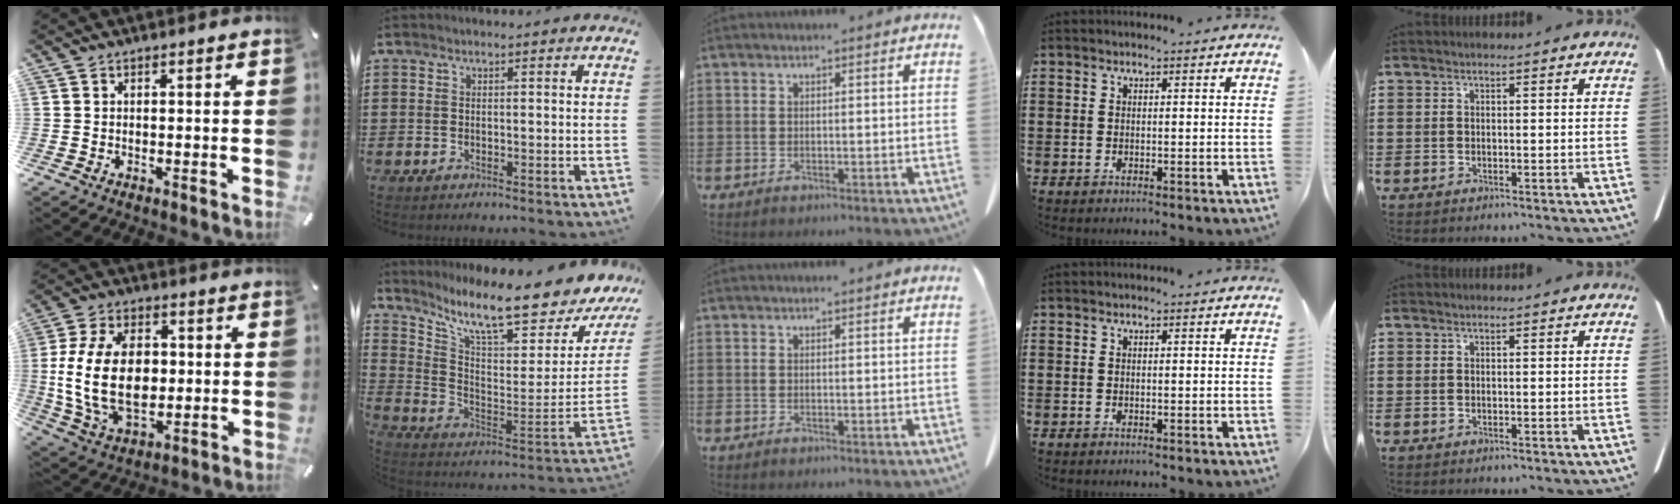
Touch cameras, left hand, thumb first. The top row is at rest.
{"thumb": {"total": 18.7, "force": [0.2, 12.8, 13.7], "torque": [-0.290, 0.000, 0.003]}, "index": {"total": 11.4, "force": [8.4, 1.0, 7.6], "torque": [-0.153, -0.070, 0.133]}}